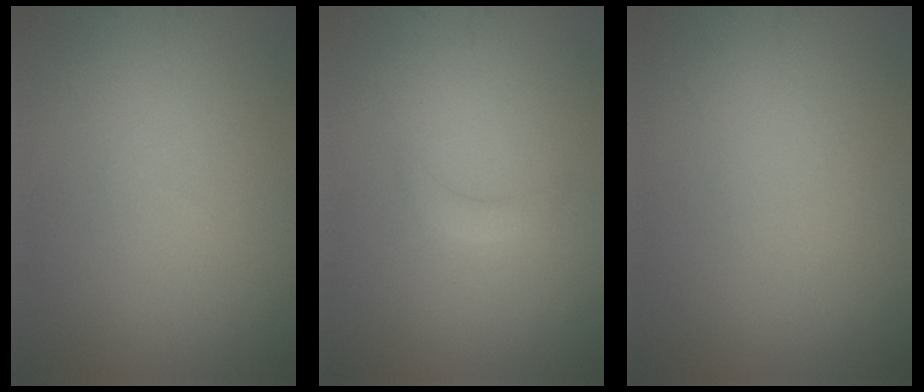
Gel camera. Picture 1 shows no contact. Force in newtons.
{"total": 1.2, "press": 1.2, "slide": 0.0}
{"total": 0.0}